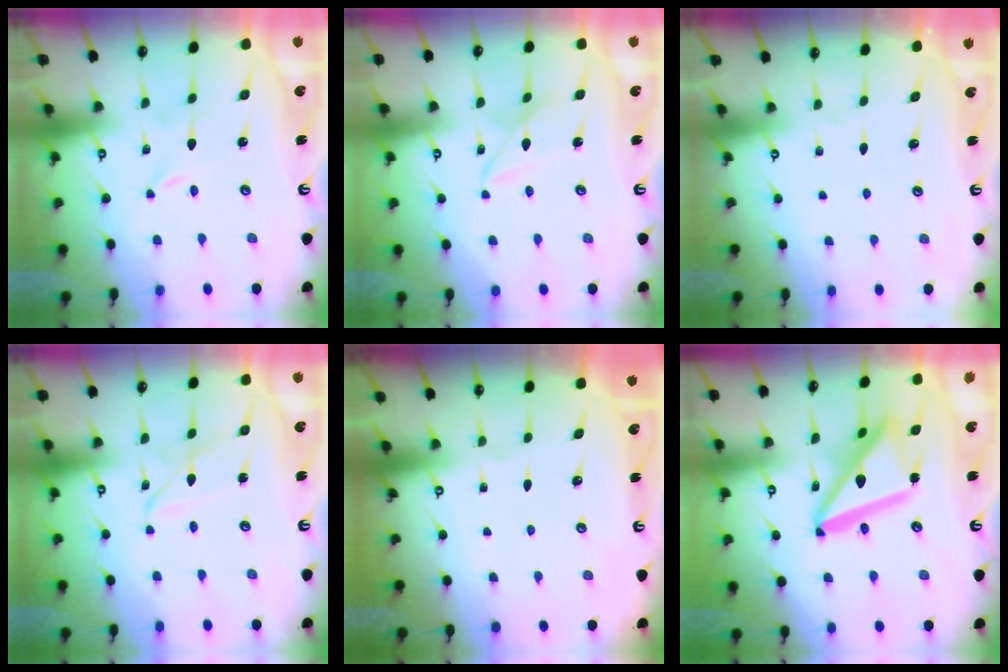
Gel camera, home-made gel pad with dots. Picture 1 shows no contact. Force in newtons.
{"total": 6.4, "press": 6.4, "slide": 0.5}
{"total": 0.0}
{"total": 3.8, "press": 3.8, "slide": 0.3}
{"total": 0.0}
{"total": 16.8, "press": 16.7, "slide": 1.8}